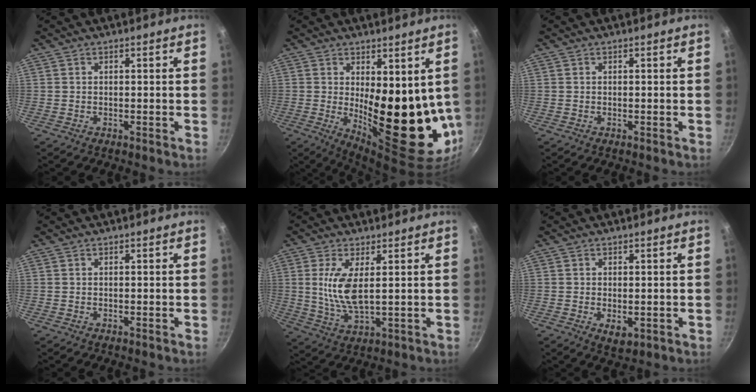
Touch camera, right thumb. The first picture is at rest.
{"total": 20.9, "force": [-0.8, 8.1, 19.2], "torque": [-0.228, -0.041, 0.019]}
{"total": 0.0}
{"total": 0.0}
{"total": 8.0, "force": [1.4, 2.8, 7.4], "torque": [-0.161, -0.020, 0.037]}
{"total": 3.0, "force": [-0.7, 1.7, 2.5], "torque": [-0.038, -0.008, -0.004]}